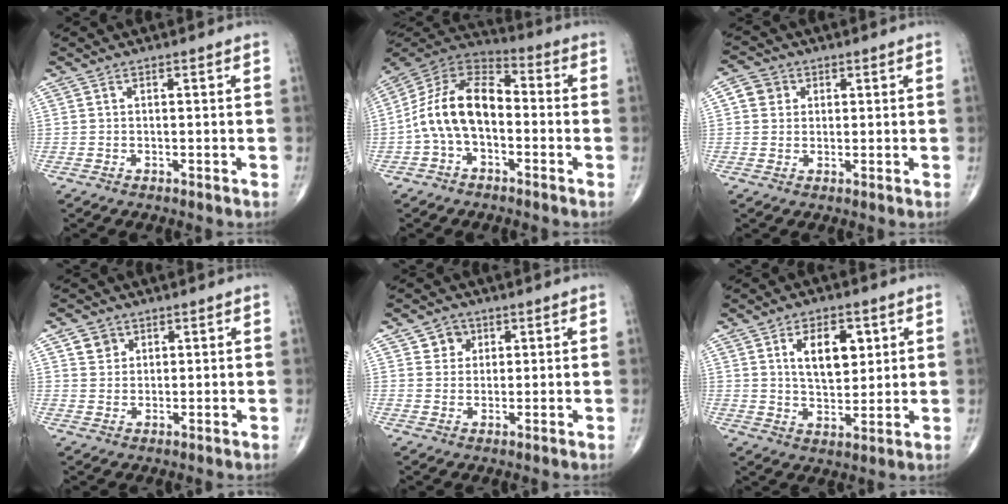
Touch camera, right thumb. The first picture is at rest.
{"total": 14.1, "force": [-2.4, 8.6, 10.9], "torque": [-0.194, 0.045, -0.055]}
{"total": 4.1, "force": [1.0, 3.8, 1.1], "torque": [-0.001, 0.004, 0.011]}
{"total": 3.6, "force": [1.7, 3.0, 0.8], "torque": [0.004, -0.009, 0.028]}
{"total": 4.0, "force": [1.8, 3.5, 0.8], "torque": [0.010, -0.005, 0.025]}
{"total": 10.1, "force": [3.4, 5.7, 7.6], "torque": [-0.091, -0.018, 0.061]}